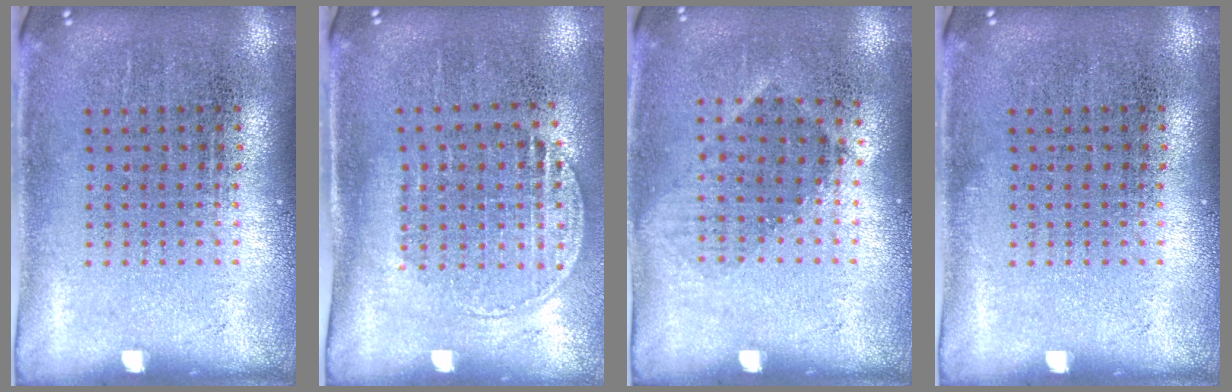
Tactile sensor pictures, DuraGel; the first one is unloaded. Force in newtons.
{"total": 1.5, "press": 1.3, "slide": 0.8}
{"total": 1.0, "press": 0.8, "slide": 0.6}
{"total": 0.0}